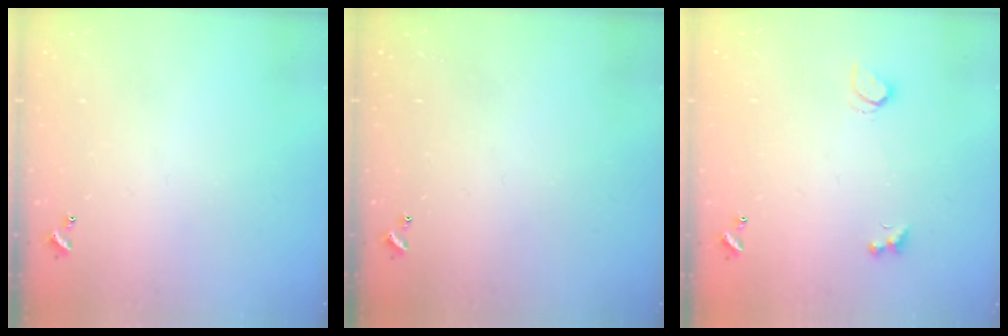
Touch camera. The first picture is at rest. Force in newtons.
{"total": 0.0}
{"total": 1.8, "press": 1.8, "slide": 0.5}